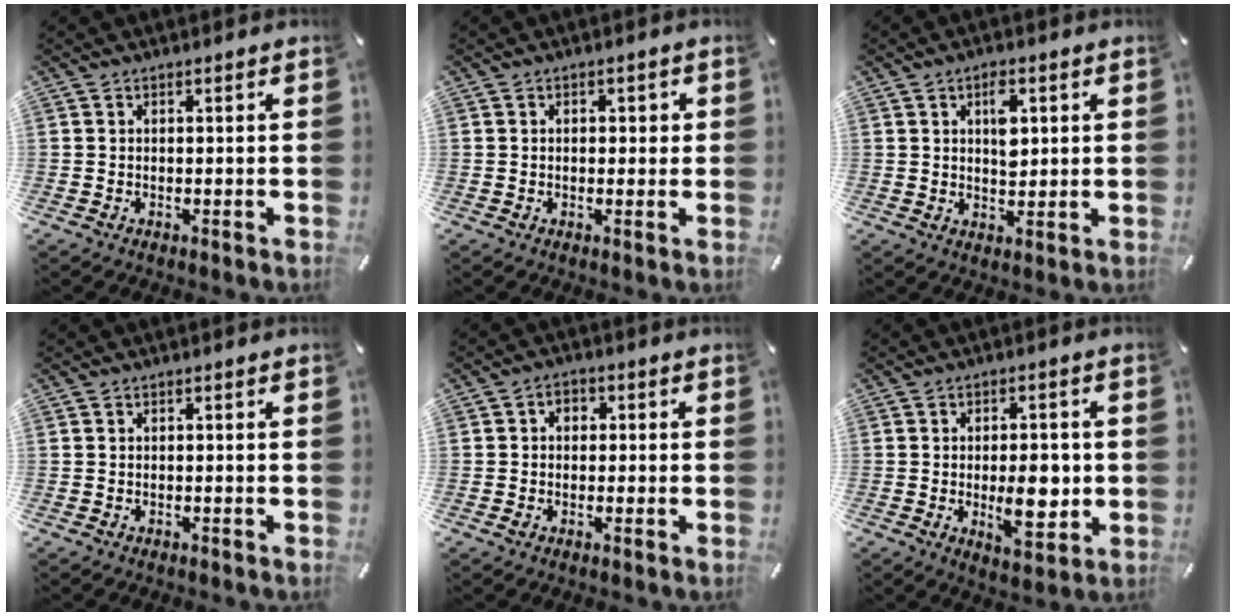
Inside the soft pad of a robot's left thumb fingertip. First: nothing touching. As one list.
[{"total": 1.5, "force": [0.1, 1.1, 1.0], "torque": [-0.012, 0.004, -0.004]}, {"total": 5.6, "force": [1.9, 3.3, 4.1], "torque": [-0.048, -0.008, 0.024]}, {"total": 0.0}, {"total": 3.0, "force": [-0.4, 2.4, 1.8], "torque": [-0.016, 0.004, -0.012]}, {"total": 10.0, "force": [-0.9, 5.2, 8.5], "torque": [-0.119, -0.015, -0.016]}]